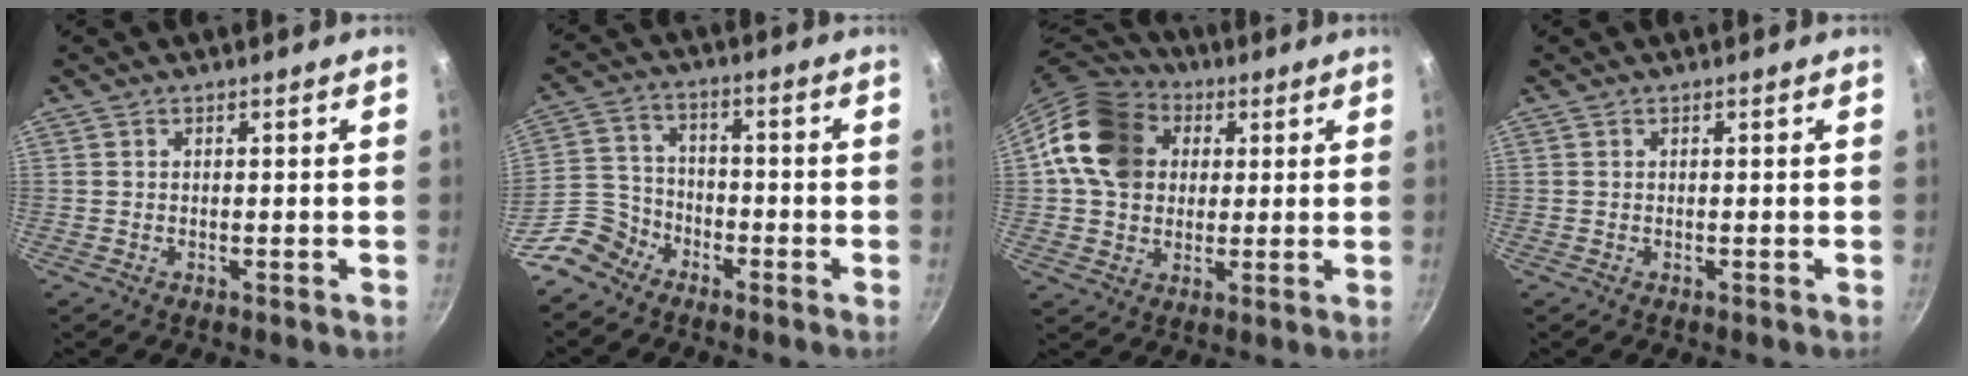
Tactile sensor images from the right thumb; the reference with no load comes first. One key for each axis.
{"total": 8.1, "fx": -6.0, "fy": 5.2, "fz": 1.8, "tx": -0.011, "ty": 0.053, "tz": -0.132}
{"total": 16.3, "fx": 3.5, "fy": 13.1, "fz": 8.9, "tx": -0.141, "ty": 0.017, "tz": 0.049}
{"total": 0.0}